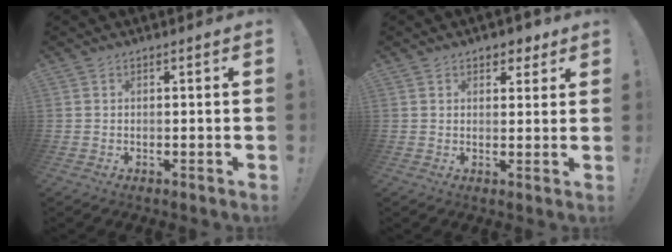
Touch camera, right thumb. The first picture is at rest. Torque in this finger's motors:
{"motor_torque": [-0.31, 0.14, -0.12, 0.08, 0.00]}